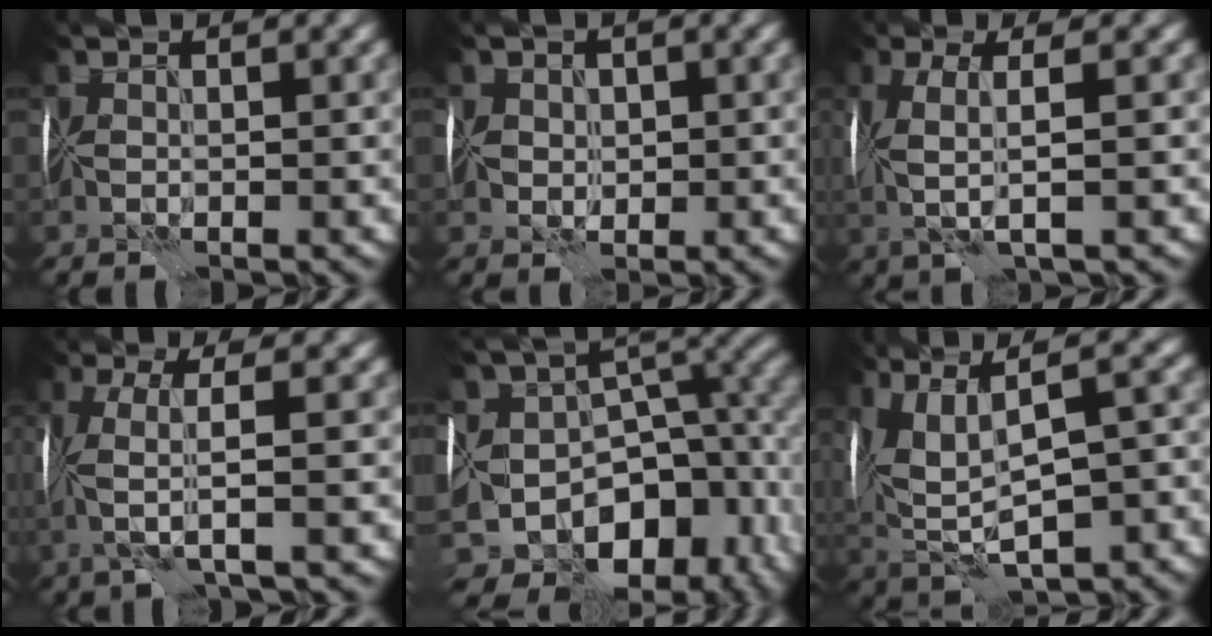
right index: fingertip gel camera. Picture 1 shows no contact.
{"total": 2.1, "force": [0.4, 1.8, 1.0], "torque": [-0.014, 0.003, 0.004]}
{"total": 3.9, "force": [0.1, 0.8, 3.9], "torque": [-0.085, 0.005, 0.000]}
{"total": 4.2, "force": [-0.3, 0.7, 4.1], "torque": [-0.083, 0.003, -0.010]}
{"total": 16.2, "force": [-5.8, 11.5, 9.9], "torque": [-0.140, 0.026, -0.052]}
{"total": 12.9, "force": [1.8, 6.8, 10.9], "torque": [-0.181, -0.002, 0.077]}